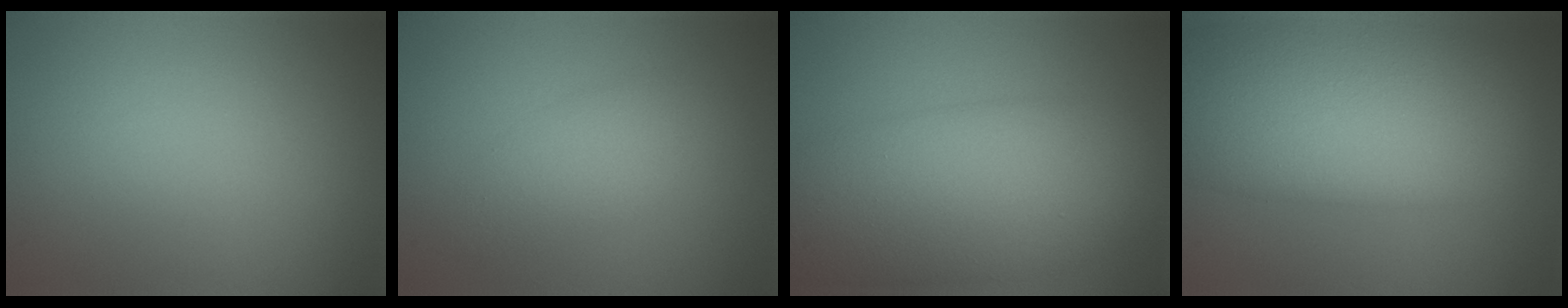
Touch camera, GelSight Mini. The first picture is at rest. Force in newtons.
{"total": 2.9, "press": 2.9, "slide": 0.1}
{"total": 10.0, "press": 10.0, "slide": 0.2}
{"total": 12.4, "press": 12.4, "slide": 0.7}